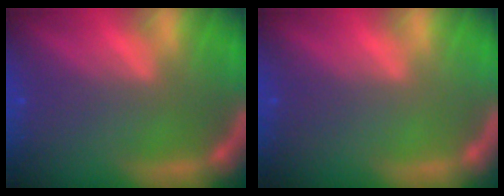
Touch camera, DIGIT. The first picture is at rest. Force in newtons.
{"total": 0.0}